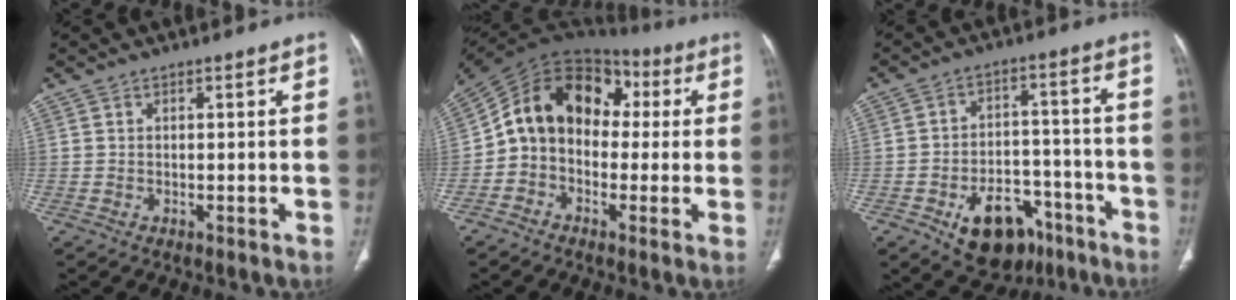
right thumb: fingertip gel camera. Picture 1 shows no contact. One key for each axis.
{"total": 16.2, "fx": 1.2, "fy": 12.2, "fz": 10.5, "tx": -0.147, "ty": 0.057, "tz": 0.007}
{"total": 14.1, "fx": -7.6, "fy": 9.0, "fz": 7.7, "tx": -0.077, "ty": 0.053, "tz": -0.103}